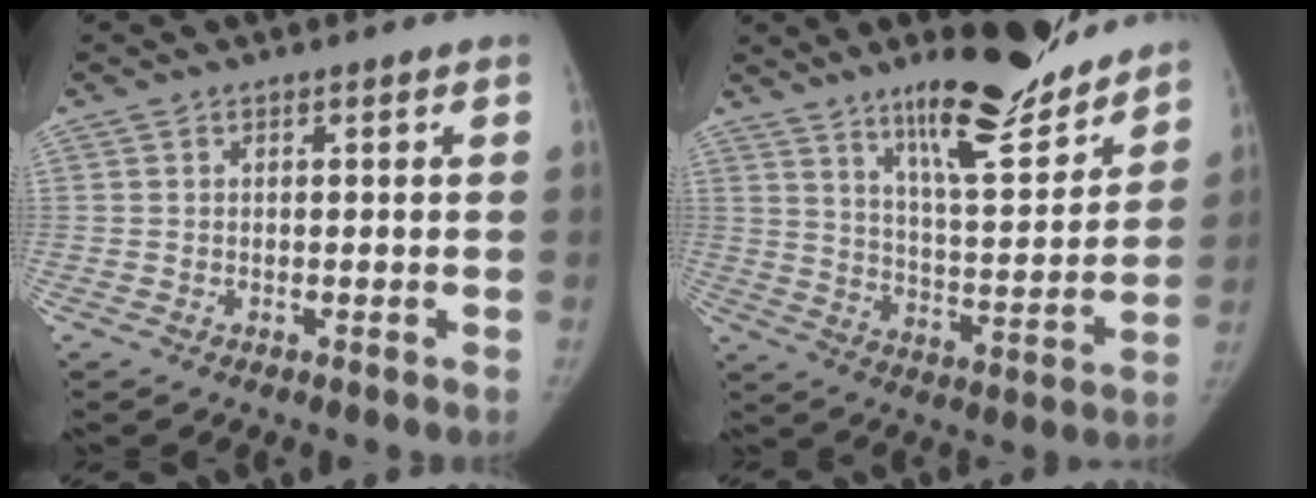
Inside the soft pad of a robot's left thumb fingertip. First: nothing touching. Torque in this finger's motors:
{"motor_torque": [1.00, -0.70, 1.40, -1.38, 0.35]}